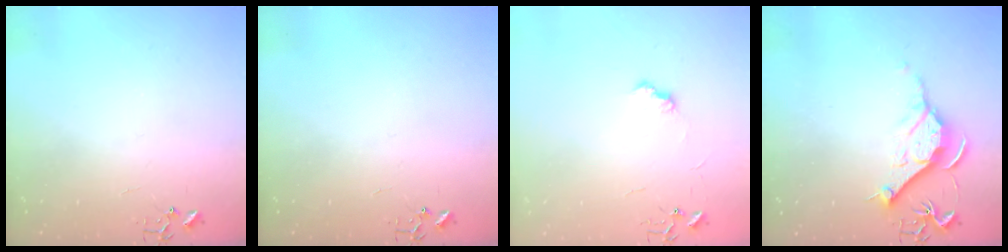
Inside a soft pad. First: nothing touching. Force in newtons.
{"total": 0.0}
{"total": 6.4, "press": 6.4, "slide": 0.8}
{"total": 11.4, "press": 11.4, "slide": 0.8}